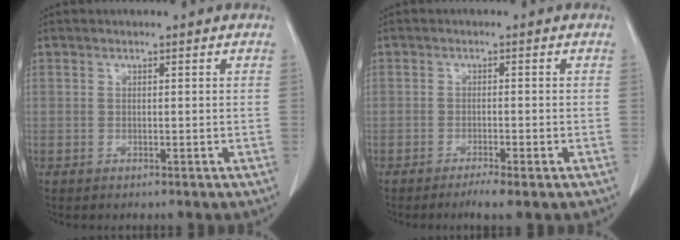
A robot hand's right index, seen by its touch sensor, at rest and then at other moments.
{"total": 3.0, "force": [-2.0, 0.1, 2.2], "torque": [-0.034, -0.006, -0.031]}